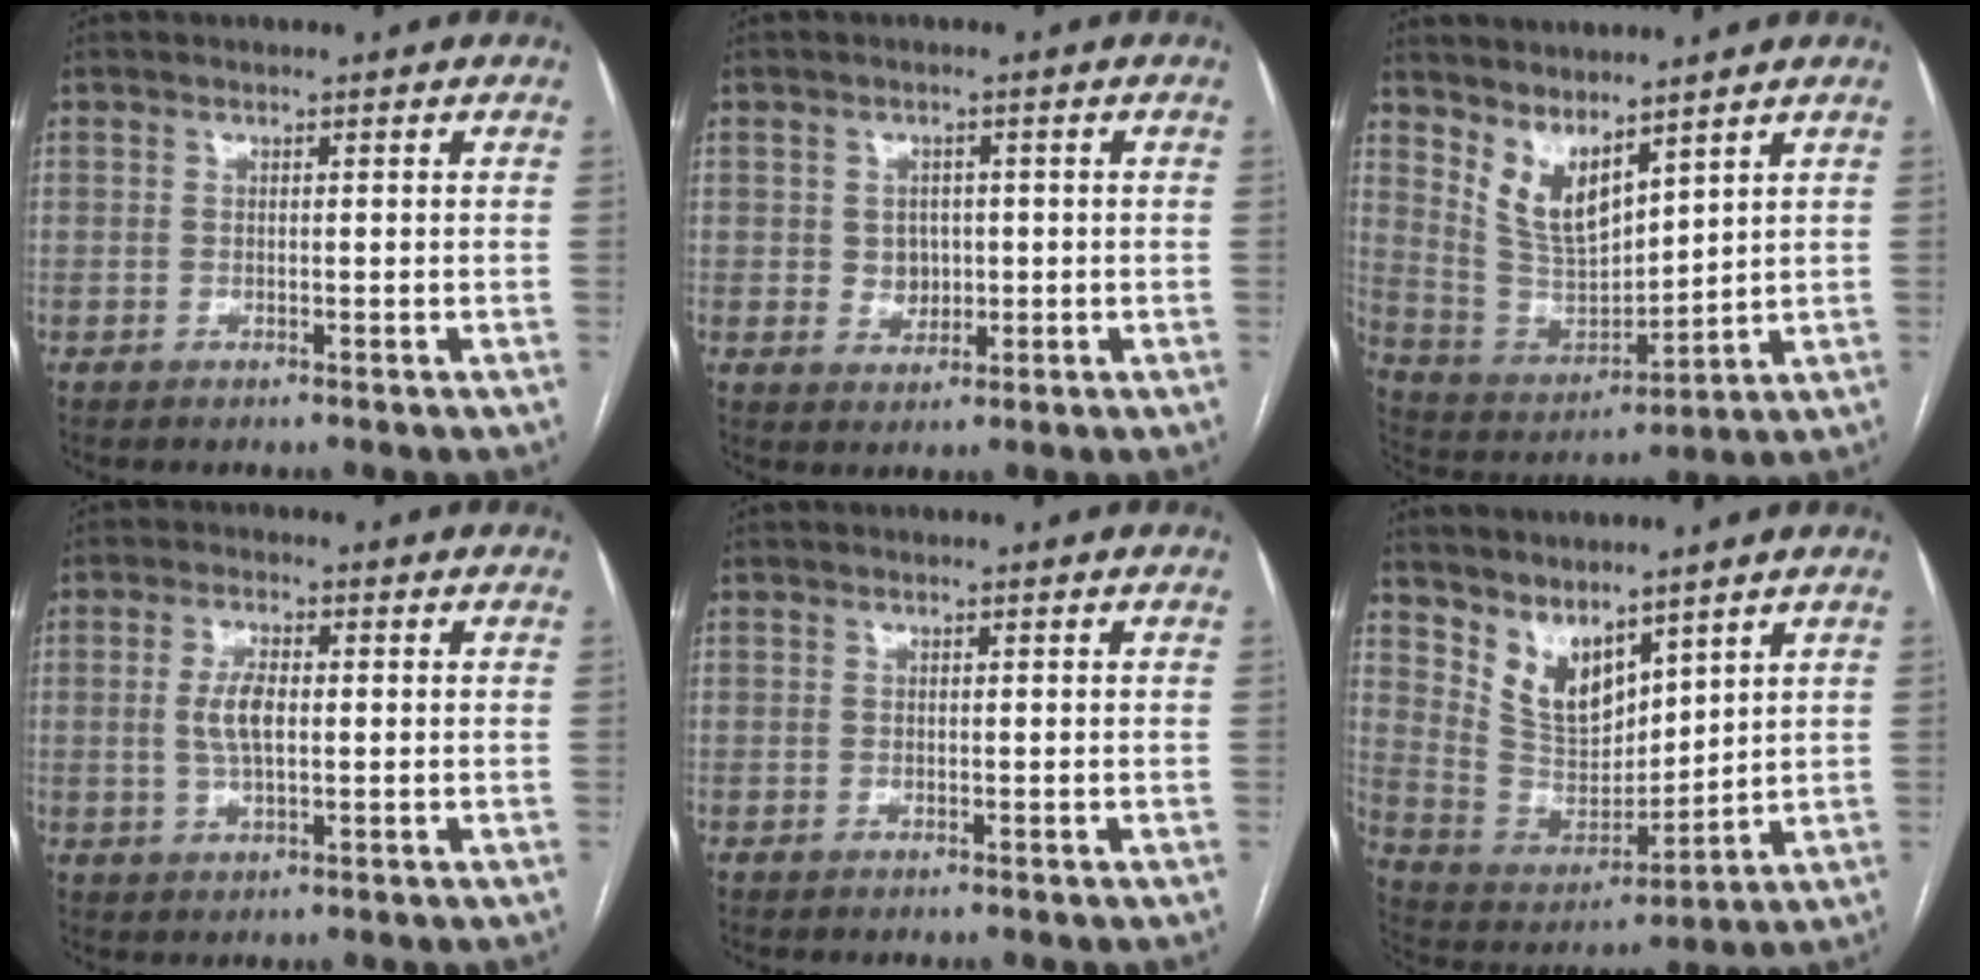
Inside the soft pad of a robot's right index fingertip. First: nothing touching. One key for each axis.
{"total": 3.5, "fx": 0.3, "fy": 3.1, "fz": 1.5, "tx": -0.021, "ty": 0.008, "tz": 0.014}
{"total": 9.1, "fx": 6.4, "fy": 3.2, "fz": 5.6, "tx": -0.118, "ty": -0.004, "tz": 0.150}
{"total": 4.7, "fx": 0.3, "fy": 1.7, "fz": 4.4, "tx": -0.093, "ty": 0.005, "tz": 0.007}
{"total": 0.0}
{"total": 9.9, "fx": 7.1, "fy": 4.5, "fz": 5.1, "tx": -0.108, "ty": 0.006, "tz": 0.163}